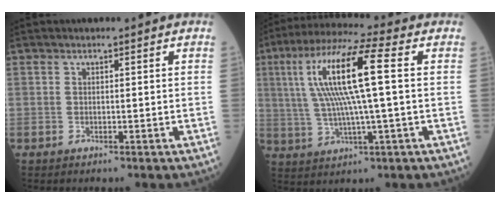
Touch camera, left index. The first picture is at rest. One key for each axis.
{"total": 13.6, "fx": 1.9, "fy": 0.7, "fz": 13.5, "tx": -0.270, "ty": 0.018, "tz": 0.032}